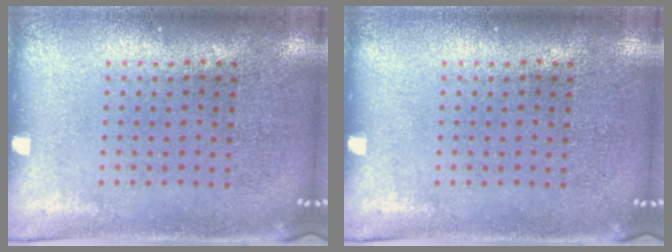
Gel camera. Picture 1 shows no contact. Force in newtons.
{"total": 0.0}